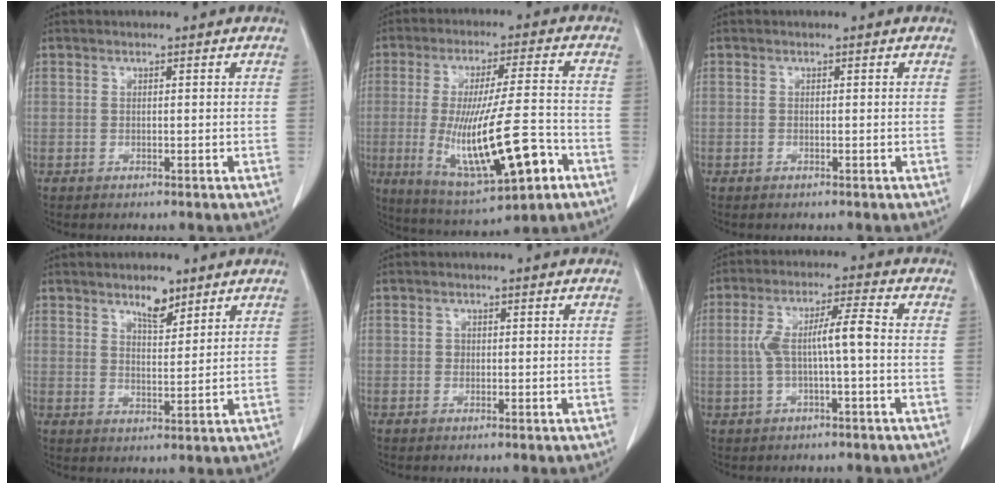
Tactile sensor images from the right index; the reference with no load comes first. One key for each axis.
{"total": 17.3, "fx": -5.1, "fy": 2.9, "fz": 16.2, "tx": -0.300, "ty": -0.018, "tz": -0.068}
{"total": 0.0}
{"total": 4.2, "fx": 3.2, "fy": 1.5, "fz": 2.4, "tx": -0.043, "ty": -0.003, "tz": 0.055}
{"total": 0.6, "fx": 0.0, "fy": 0.6, "fz": 0.2, "tx": 0.002, "ty": 0.003, "tz": 0.000}
{"total": 6.9, "fx": -0.5, "fy": 0.8, "fz": 6.8, "tx": -0.138, "ty": 0.026, "tz": -0.008}